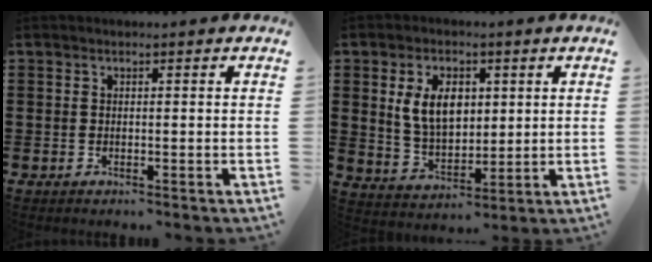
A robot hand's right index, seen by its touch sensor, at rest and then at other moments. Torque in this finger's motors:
{"motor_torque": [1.12, -0.27, 0.34, 0.17]}